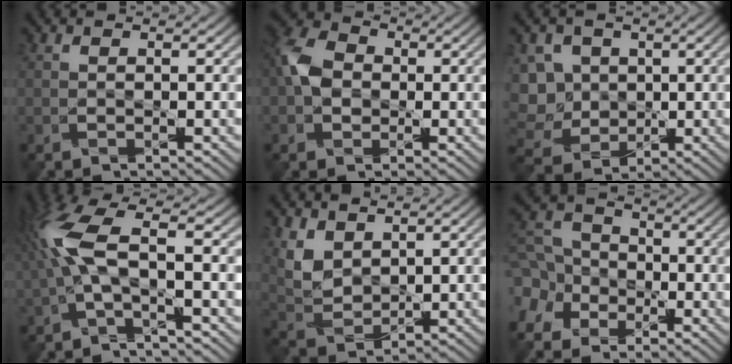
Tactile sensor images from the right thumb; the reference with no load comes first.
{"total": 5.7, "force": [-0.2, 4.3, 3.7], "torque": [-0.095, 0.014, -0.016]}
{"total": 9.2, "force": [1.0, 8.0, 4.5], "torque": [-0.165, 0.027, -0.005]}
{"total": 8.2, "force": [-0.2, 1.8, 8.0], "torque": [-0.202, 0.022, -0.014]}
{"total": 5.0, "force": [3.0, 2.8, 2.8], "torque": [-0.086, -0.006, 0.066]}
{"total": 10.9, "force": [-4.5, 8.5, 5.1], "torque": [-0.160, -0.036, -0.099]}